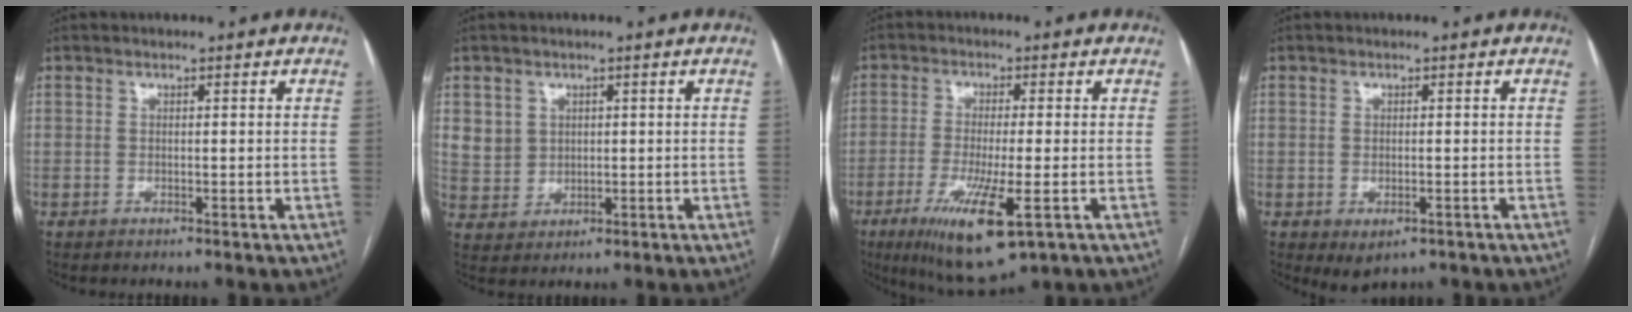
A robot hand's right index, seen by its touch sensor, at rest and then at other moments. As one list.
[{"total": 4.6, "force": [1.7, 4.3, 0.8], "torque": [-0.015, 0.007, 0.044]}, {"total": 11.7, "force": [-5.0, 1.8, 10.4], "torque": [-0.193, -0.036, -0.079]}, {"total": 3.0, "force": [-1.3, 1.6, 2.2], "torque": [-0.033, -0.005, -0.007]}]